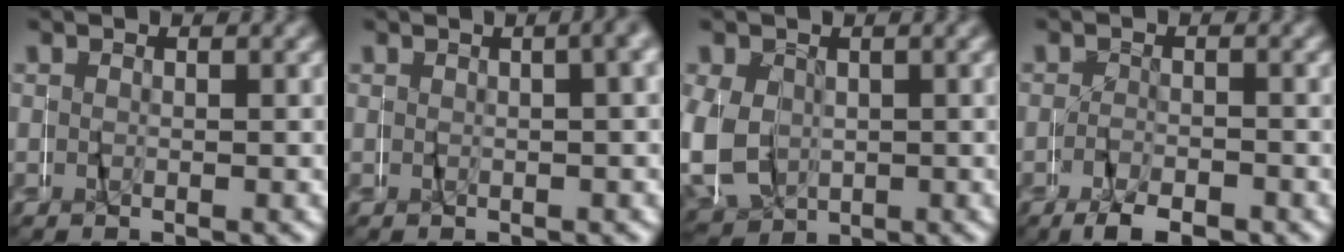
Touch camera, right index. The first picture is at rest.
{"total": 1.7, "force": [0.3, -0.2, 1.6], "torque": [-0.016, 0.014, 0.004]}
{"total": 8.9, "force": [-0.4, 8.5, 2.8], "torque": [-0.089, -0.027, 0.002]}
{"total": 3.1, "force": [-2.5, 1.3, 1.4], "torque": [-0.033, -0.013, -0.036]}